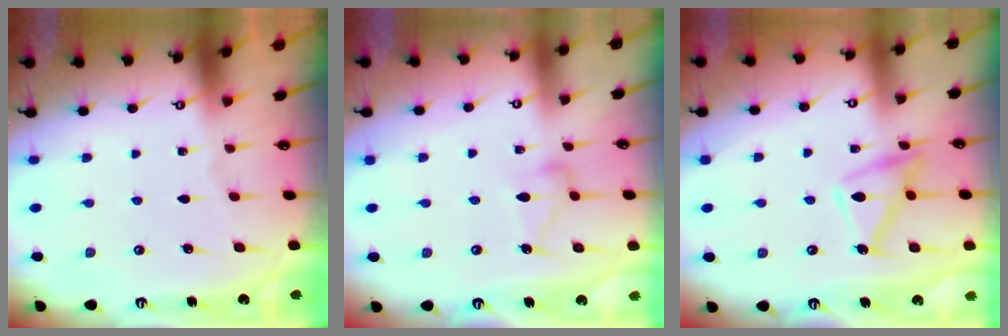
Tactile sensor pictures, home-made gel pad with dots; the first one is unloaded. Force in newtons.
{"total": 9.1, "press": 9.1, "slide": 0.5}
{"total": 13.6, "press": 13.5, "slide": 1.1}